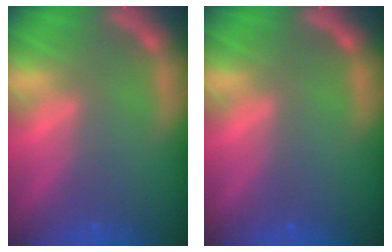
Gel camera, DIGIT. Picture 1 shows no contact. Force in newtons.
{"total": 0.0}